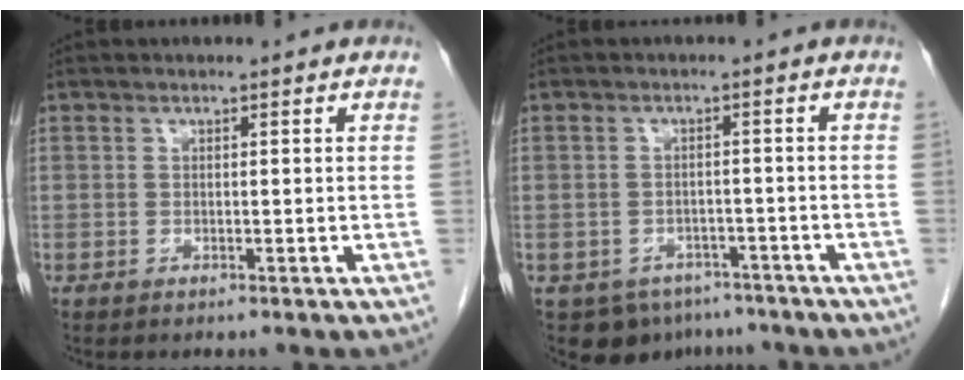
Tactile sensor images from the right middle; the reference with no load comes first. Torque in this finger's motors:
{"motor_torque": [0.02, -0.01, -0.06, 0.00]}